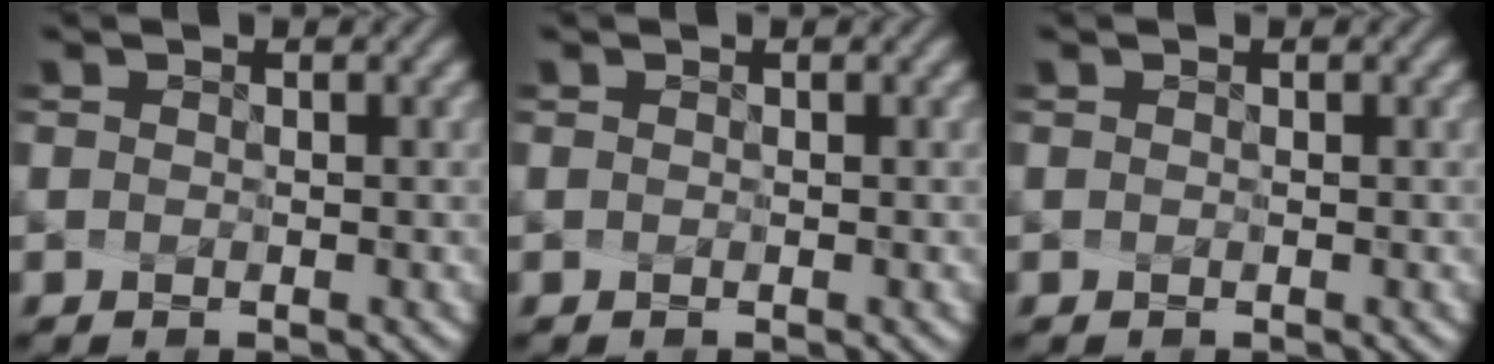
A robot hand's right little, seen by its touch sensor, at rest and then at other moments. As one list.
[{"total": 0.0}, {"total": 0.0}]